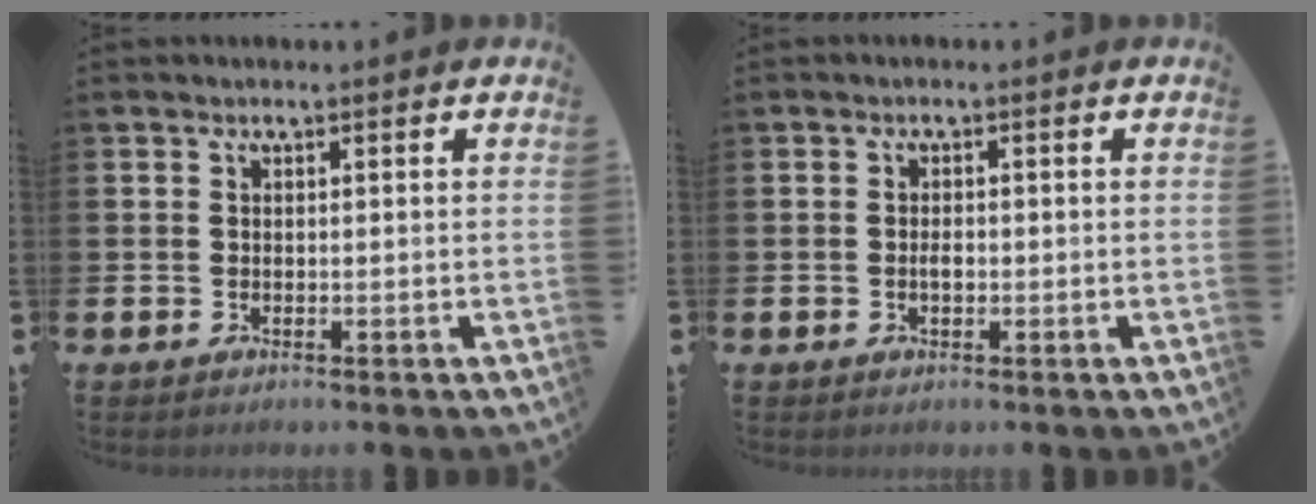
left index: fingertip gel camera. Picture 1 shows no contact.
{"total": 1.3, "force": [-0.2, 0.7, 1.0], "torque": [-0.005, -0.003, -0.008]}